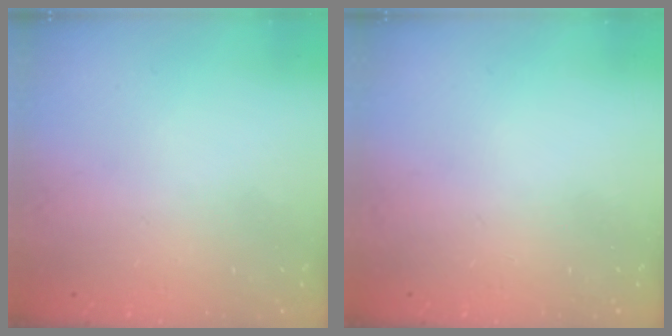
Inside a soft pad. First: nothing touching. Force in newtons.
{"total": 0.0}